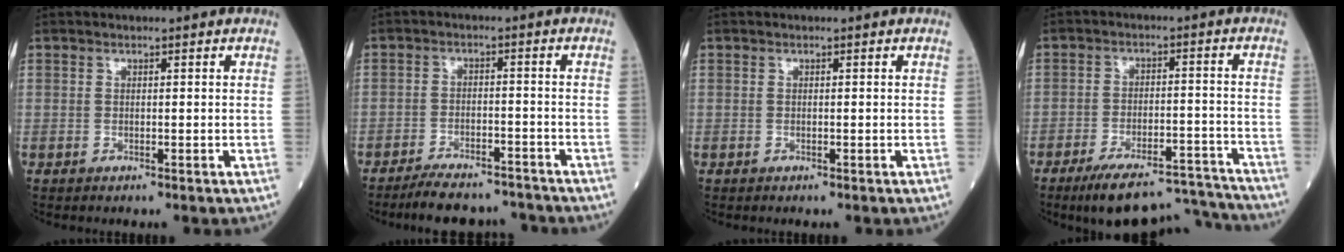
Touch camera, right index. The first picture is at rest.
{"total": 9.1, "force": [-8.5, 2.2, 2.5], "torque": [-0.035, 0.008, -0.129]}
{"total": 0.0}
{"total": 13.8, "force": [-13.1, 1.8, 4.2], "torque": [-0.048, 0.023, -0.192]}